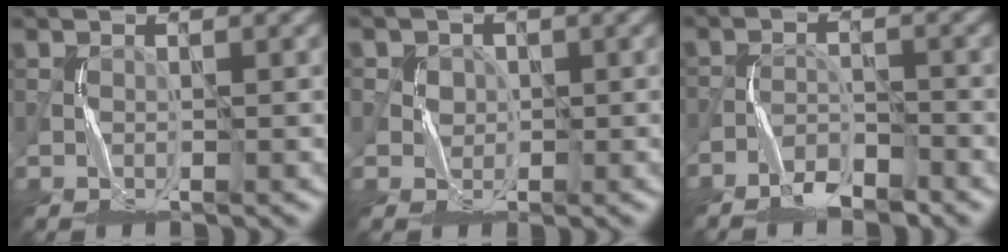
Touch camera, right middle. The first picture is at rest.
{"total": 3.0, "force": [1.2, 2.7, 0.7], "torque": [-0.021, 0.000, 0.024]}
{"total": 3.0, "force": [-2.9, 0.8, 0.6], "torque": [-0.007, 0.004, -0.059]}